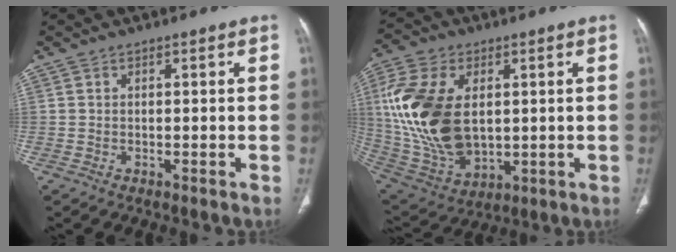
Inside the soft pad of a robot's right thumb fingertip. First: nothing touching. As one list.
[{"total": 21.0, "force": [2.4, 13.0, 16.4], "torque": [-0.335, -0.013, 0.061]}]